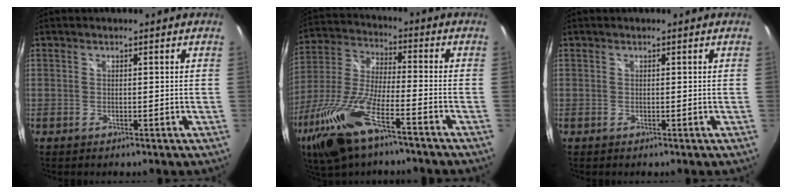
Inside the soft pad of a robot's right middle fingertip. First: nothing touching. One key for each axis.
{"total": 18.6, "fx": -11.0, "fy": 5.4, "fz": 14.0, "tx": -0.311, "ty": -0.037, "tz": -0.213}
{"total": 0.0}